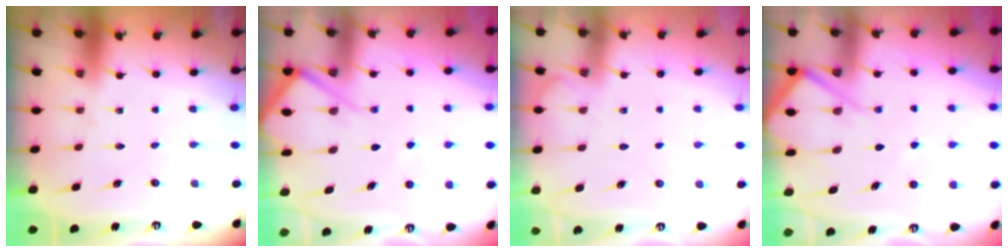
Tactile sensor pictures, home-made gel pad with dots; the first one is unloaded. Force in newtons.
{"total": 7.7, "press": 7.6, "slide": 0.9}
{"total": 2.3, "press": 2.3, "slide": 0.3}
{"total": 7.7, "press": 7.6, "slide": 0.9}